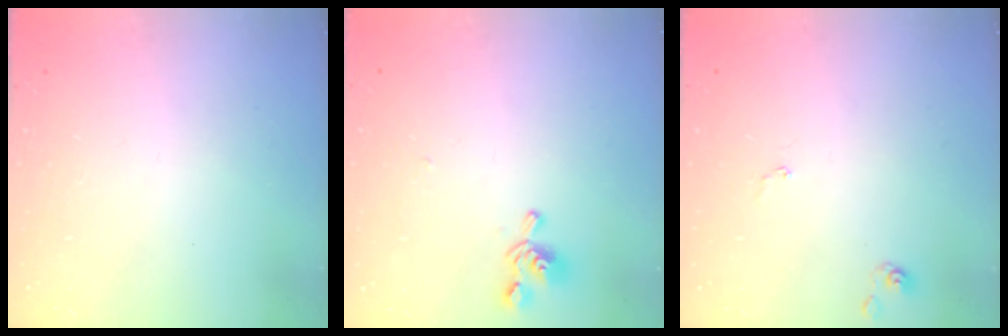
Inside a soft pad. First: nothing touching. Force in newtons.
{"total": 1.6, "press": 1.2, "slide": 1.1}
{"total": 0.6, "press": 0.6, "slide": 0.1}